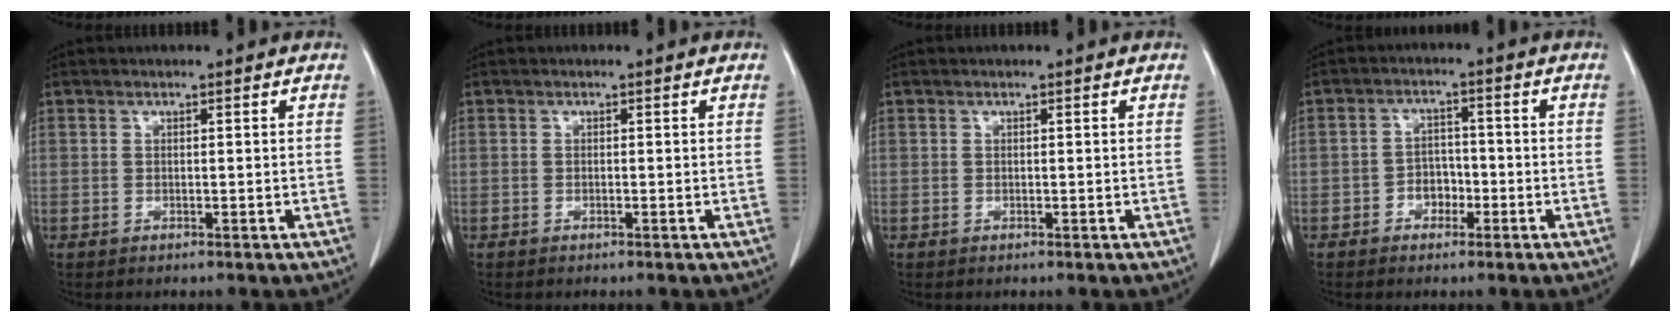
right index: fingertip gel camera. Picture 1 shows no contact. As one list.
[{"total": 0.0}, {"total": 0.0}, {"total": 3.4, "force": [-1.6, 2.5, 1.7], "torque": [-0.020, 0.008, -0.028]}]